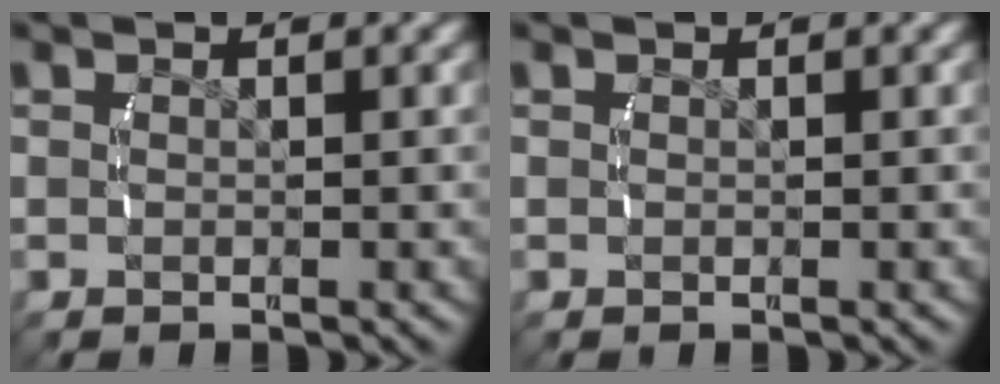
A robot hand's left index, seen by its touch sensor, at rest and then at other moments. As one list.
[{"total": 0.0}]